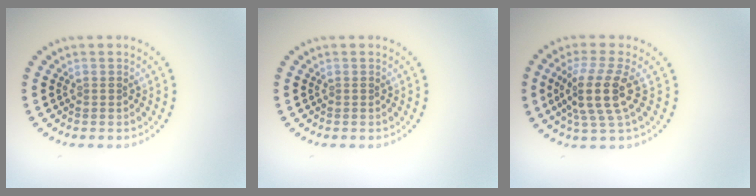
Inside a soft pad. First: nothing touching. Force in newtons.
{"total": 0.0}
{"total": 4.3, "press": 3.4, "slide": 2.7}